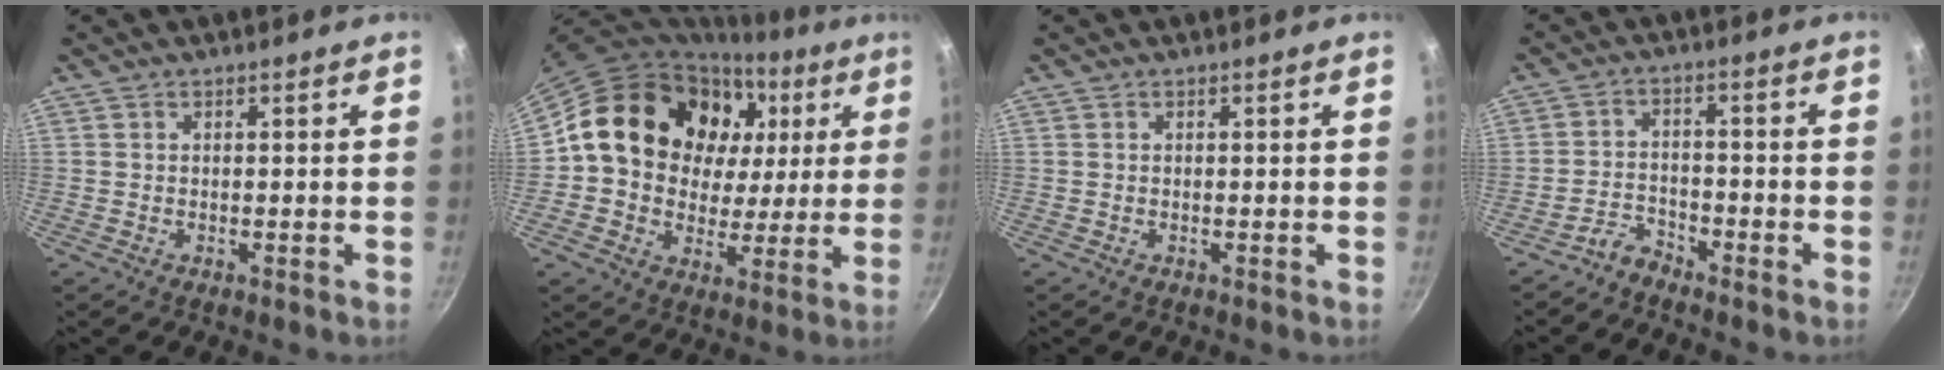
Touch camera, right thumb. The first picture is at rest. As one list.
[{"total": 22.3, "force": [6.4, 17.9, 11.8], "torque": [-0.173, 0.018, 0.107]}, {"total": 0.0}, {"total": 3.5, "force": [-3.3, 1.2, 0.7], "torque": [-0.013, 0.034, -0.067]}]